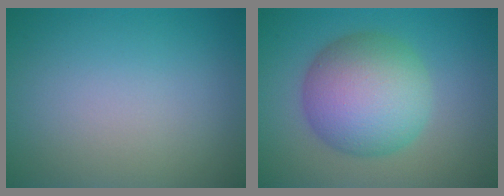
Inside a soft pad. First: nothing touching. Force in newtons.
{"total": 8.5, "press": 8.5, "slide": 0.2}